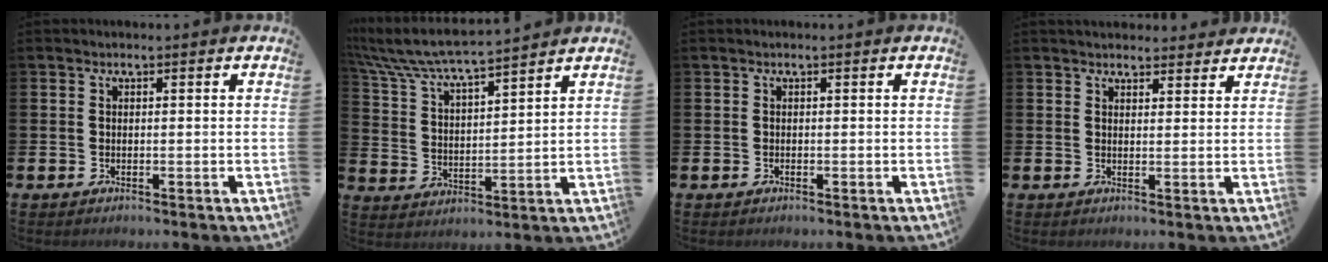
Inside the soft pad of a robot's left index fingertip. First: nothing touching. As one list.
[{"total": 7.2, "force": [6.8, 0.6, 2.3], "torque": [-0.078, -0.048, 0.118]}, {"total": 0.0}, {"total": 2.8, "force": [2.7, 0.8, 0.0], "torque": [0.004, -0.013, 0.047]}]